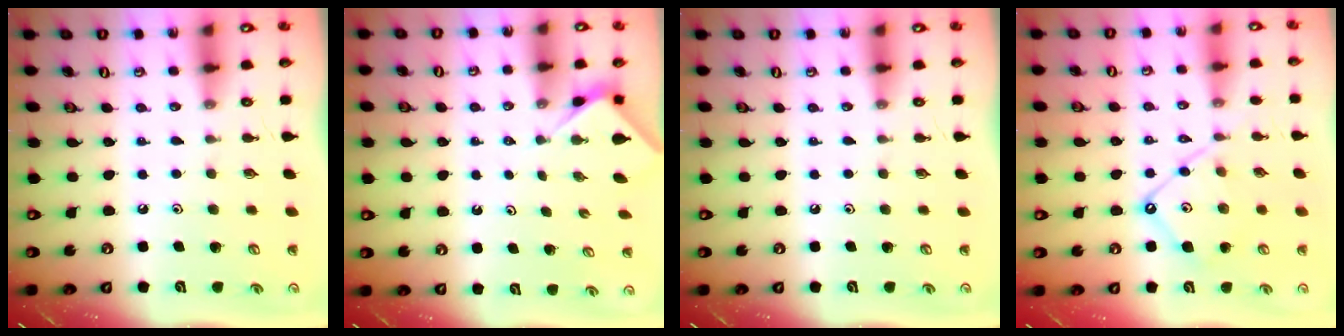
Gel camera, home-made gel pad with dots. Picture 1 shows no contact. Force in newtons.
{"total": 2.0, "press": 1.9, "slide": 0.4}
{"total": 0.0}
{"total": 10.5, "press": 10.5, "slide": 1.0}